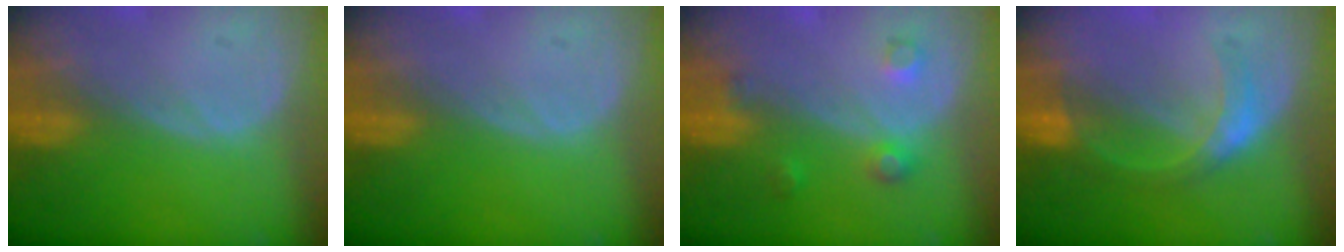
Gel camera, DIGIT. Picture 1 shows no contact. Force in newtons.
{"total": 0.0}
{"total": 3.5, "press": 3.2, "slide": 1.4}
{"total": 5.5, "press": 5.2, "slide": 2.0}